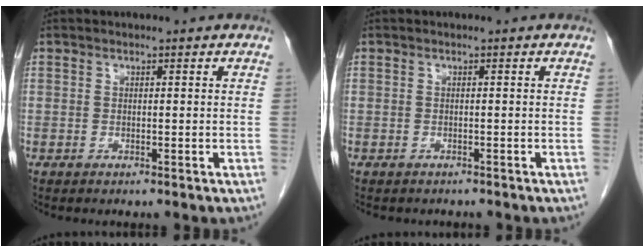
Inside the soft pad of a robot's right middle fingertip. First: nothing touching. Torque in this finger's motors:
{"motor_torque": [0.01, 0.00, -0.09, -0.01]}